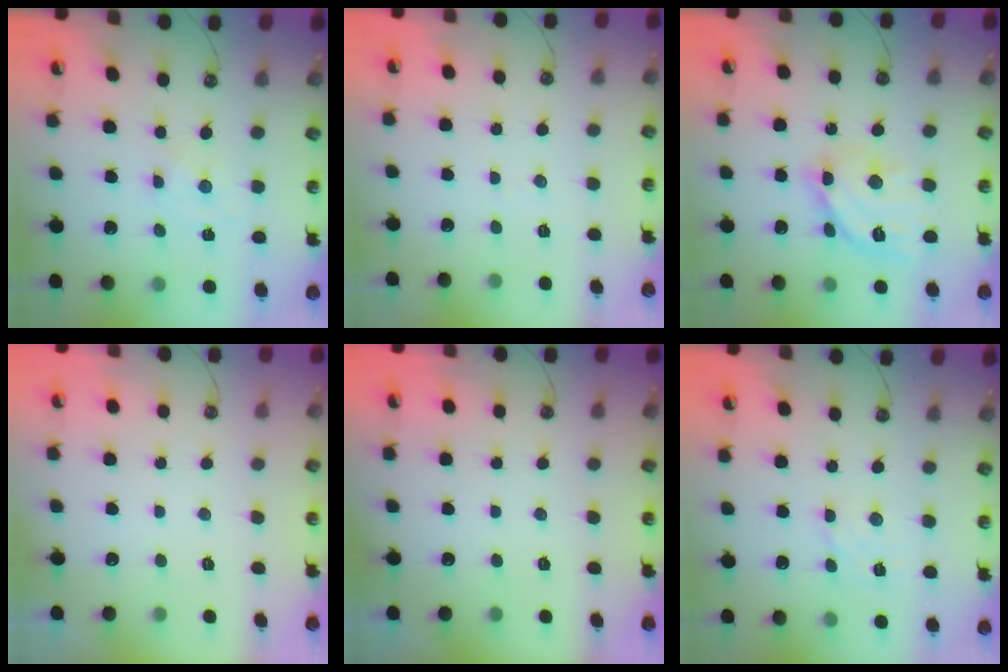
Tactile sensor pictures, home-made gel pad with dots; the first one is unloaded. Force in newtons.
{"total": 2.8, "press": 2.8, "slide": 0.4}
{"total": 14.9, "press": 14.8, "slide": 1.2}
{"total": 0.0}
{"total": 0.0}
{"total": 2.9, "press": 2.9, "slide": 0.2}